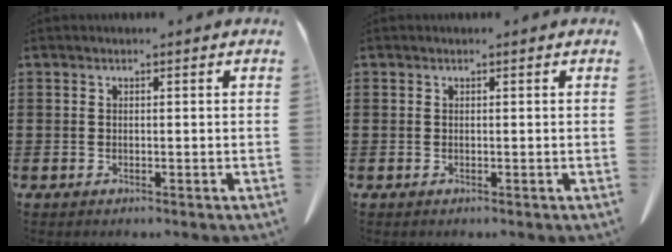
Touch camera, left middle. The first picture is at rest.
{"total": 0.0}